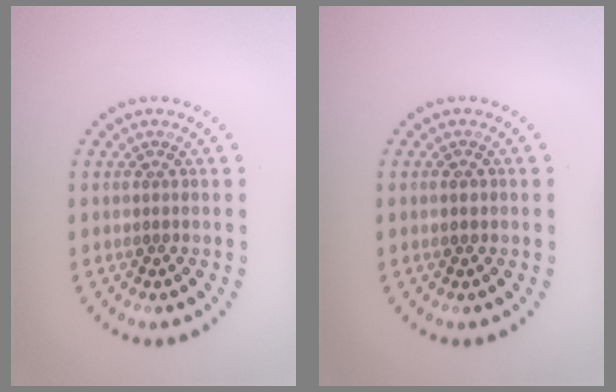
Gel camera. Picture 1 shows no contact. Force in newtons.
{"total": 1.2, "press": 1.2, "slide": 0.0}